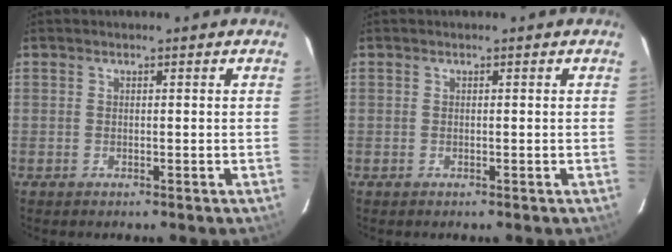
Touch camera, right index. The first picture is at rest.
{"total": 0.0}